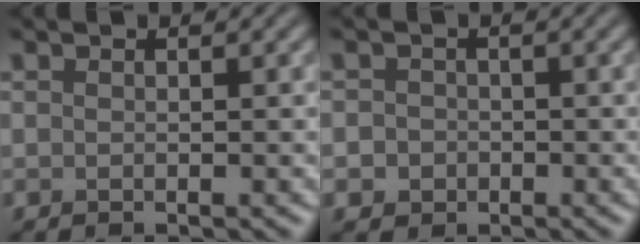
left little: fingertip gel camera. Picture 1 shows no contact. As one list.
[{"total": 2.4, "force": [-0.6, 2.2, 0.6], "torque": [0.006, 0.005, -0.020]}]